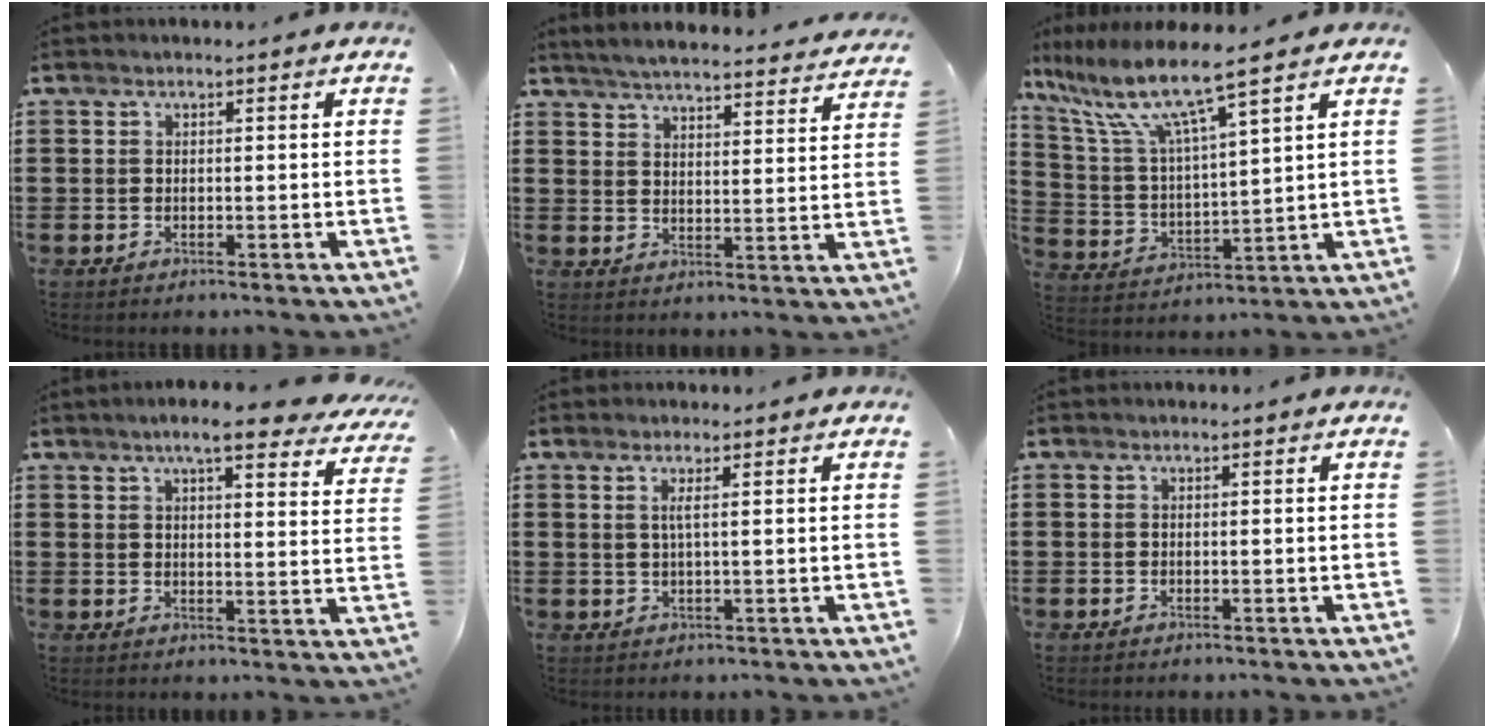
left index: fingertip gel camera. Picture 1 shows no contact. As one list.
[{"total": 4.7, "force": [4.6, -0.5, 0.9], "torque": [-0.038, -0.032, 0.079]}, {"total": 9.5, "force": [7.3, 0.4, 6.0], "torque": [-0.146, -0.041, 0.119]}, {"total": 7.3, "force": [6.0, 0.7, 4.1], "torque": [-0.079, -0.015, 0.104]}, {"total": 1.7, "force": [0.6, -0.2, 1.6], "torque": [-0.033, -0.003, 0.009]}, {"total": 0.0}]